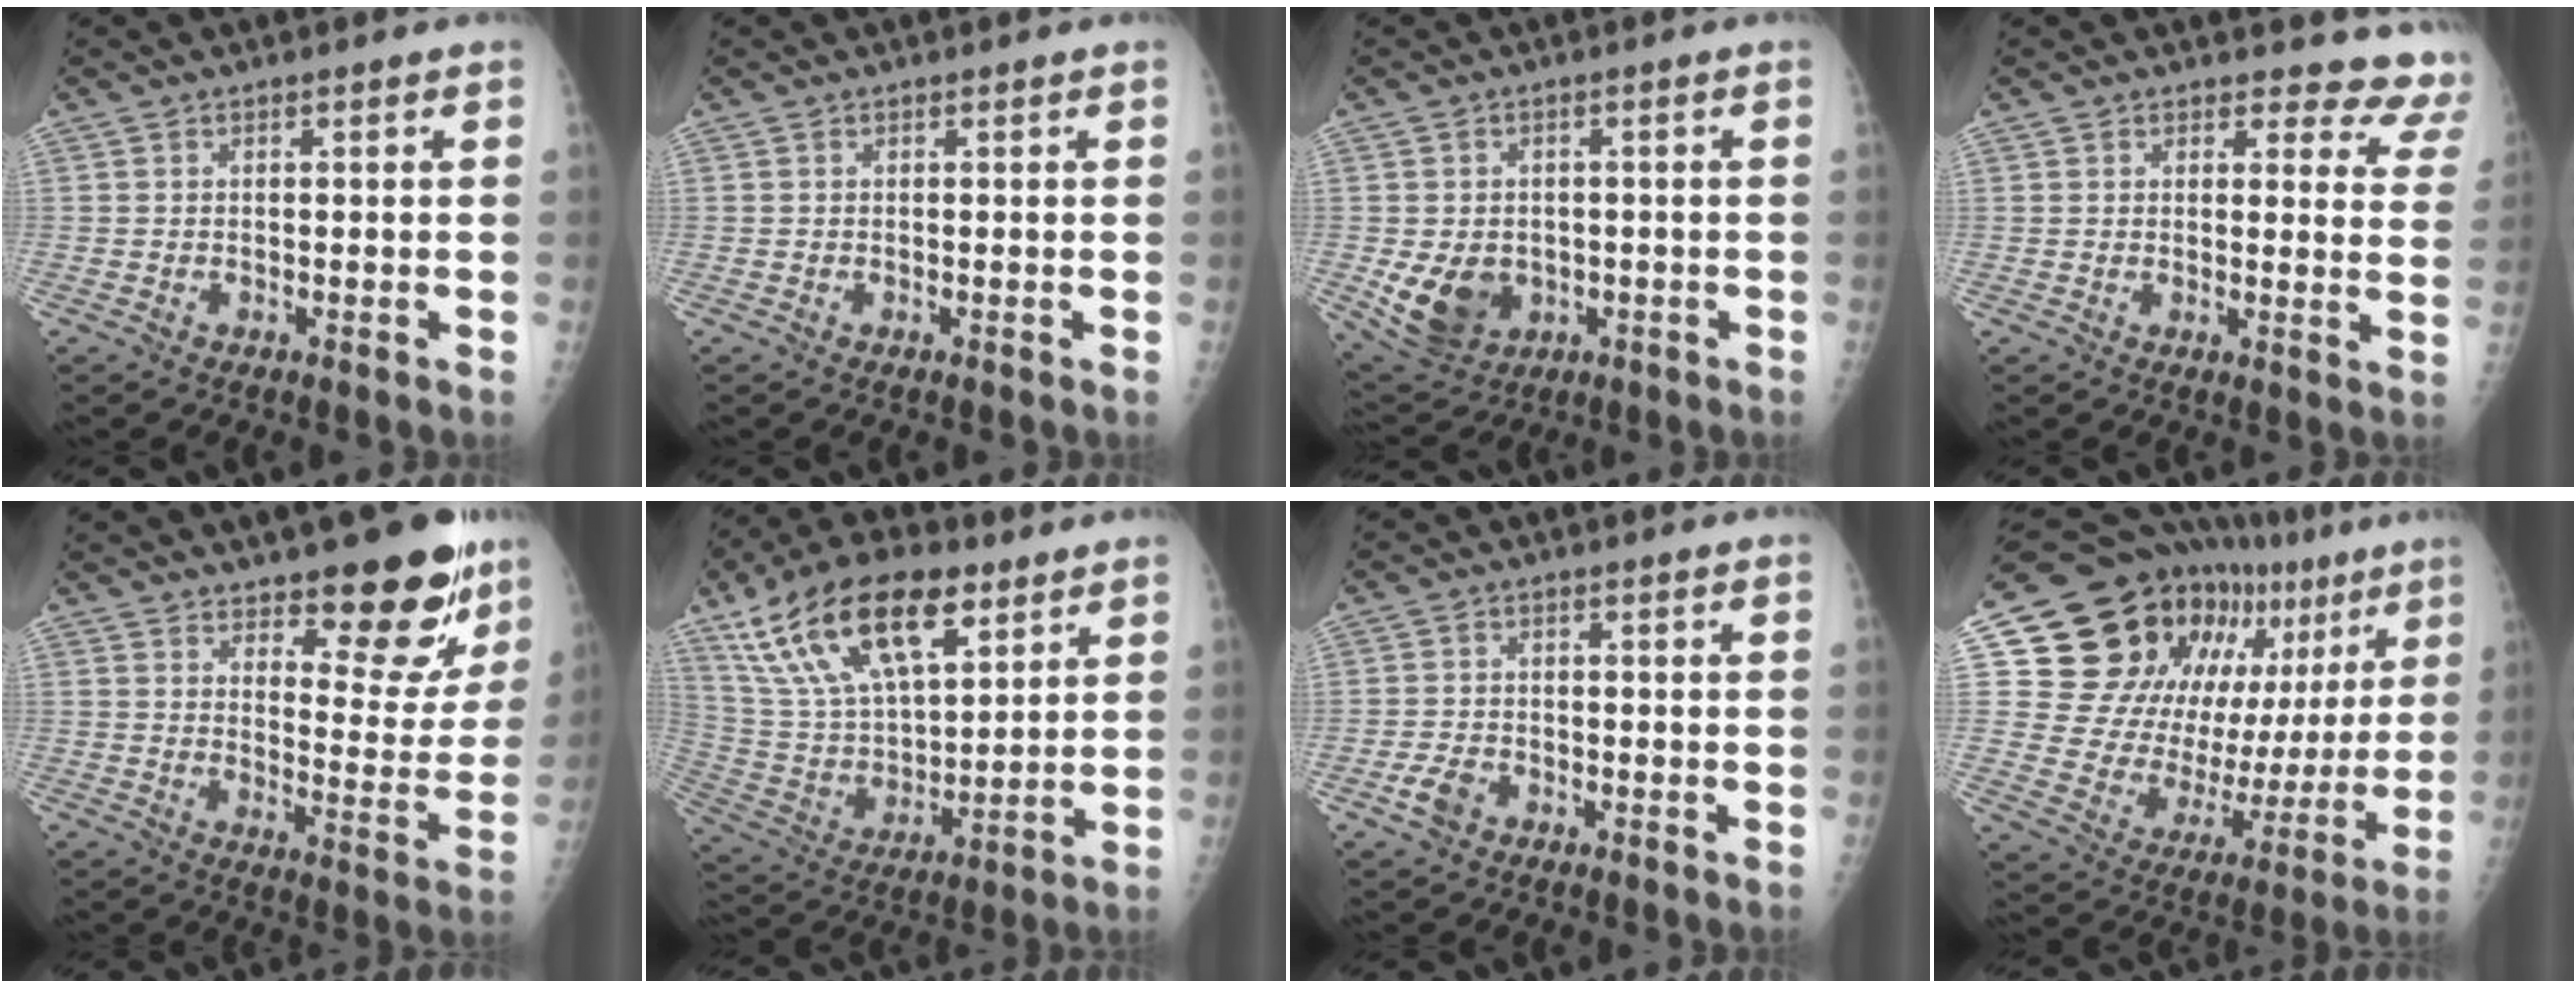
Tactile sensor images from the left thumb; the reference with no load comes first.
{"total": 0.0}
{"total": 9.3, "force": [-2.0, 7.5, 5.2], "torque": [-0.076, 0.002, -0.011]}
{"total": 10.2, "force": [9.5, 3.4, -0.7], "torque": [0.068, -0.082, 0.066]}
{"total": 16.4, "force": [11.6, 6.0, 9.9], "torque": [-0.074, -0.089, 0.160]}
{"total": 23.7, "force": [13.0, 11.1, 16.5], "torque": [-0.289, -0.023, 0.243]}
{"total": 3.5, "force": [-2.0, 2.2, 1.7], "torque": [-0.032, 0.009, -0.034]}
{"total": 28.5, "force": [14.5, 15.9, 18.6], "torque": [-0.242, -0.002, 0.240]}